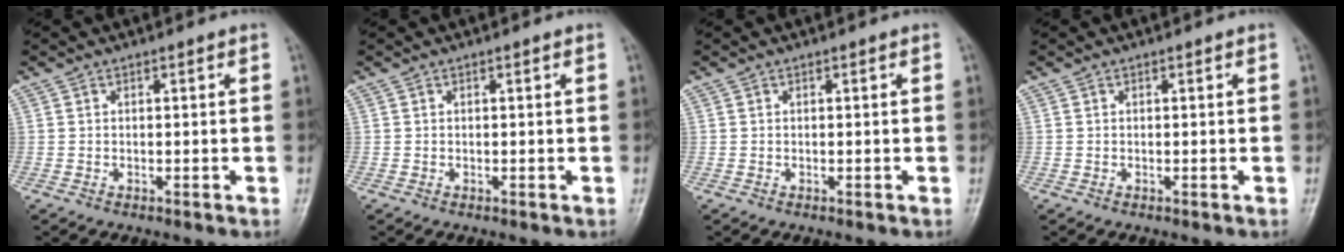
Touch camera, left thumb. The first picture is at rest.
{"total": 0.0}
{"total": 0.0}
{"total": 0.0}